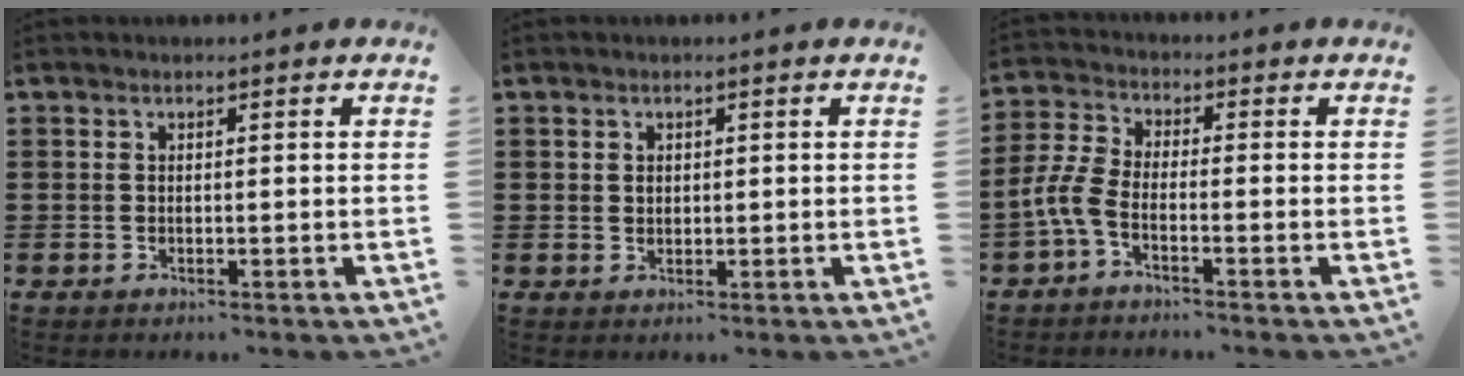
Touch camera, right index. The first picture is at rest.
{"total": 1.1, "force": [0.5, 0.9, 0.3], "torque": [-0.009, 0.004, 0.010]}
{"total": 4.6, "force": [-2.7, 1.5, 3.5], "torque": [-0.106, -0.012, -0.061]}